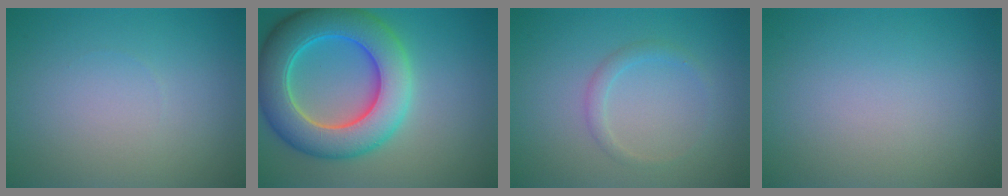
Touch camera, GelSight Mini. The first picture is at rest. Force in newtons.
{"total": 9.8, "press": 9.8, "slide": 0.3}
{"total": 1.3, "press": 1.3, "slide": 0.0}
{"total": 0.0}